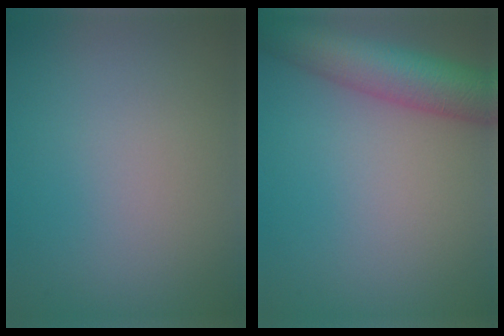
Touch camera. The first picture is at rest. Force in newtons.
{"total": 7.7, "press": 7.7, "slide": 0.4}